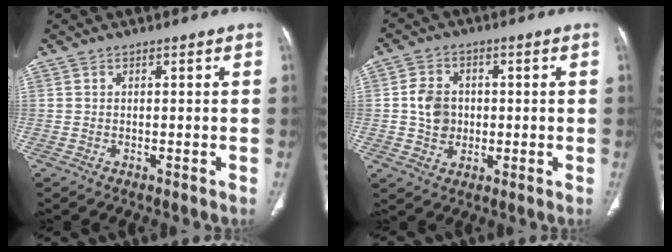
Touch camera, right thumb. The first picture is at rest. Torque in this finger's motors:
{"motor_torque": [0.99, 0.77, 0.50, -0.03, 0.05]}